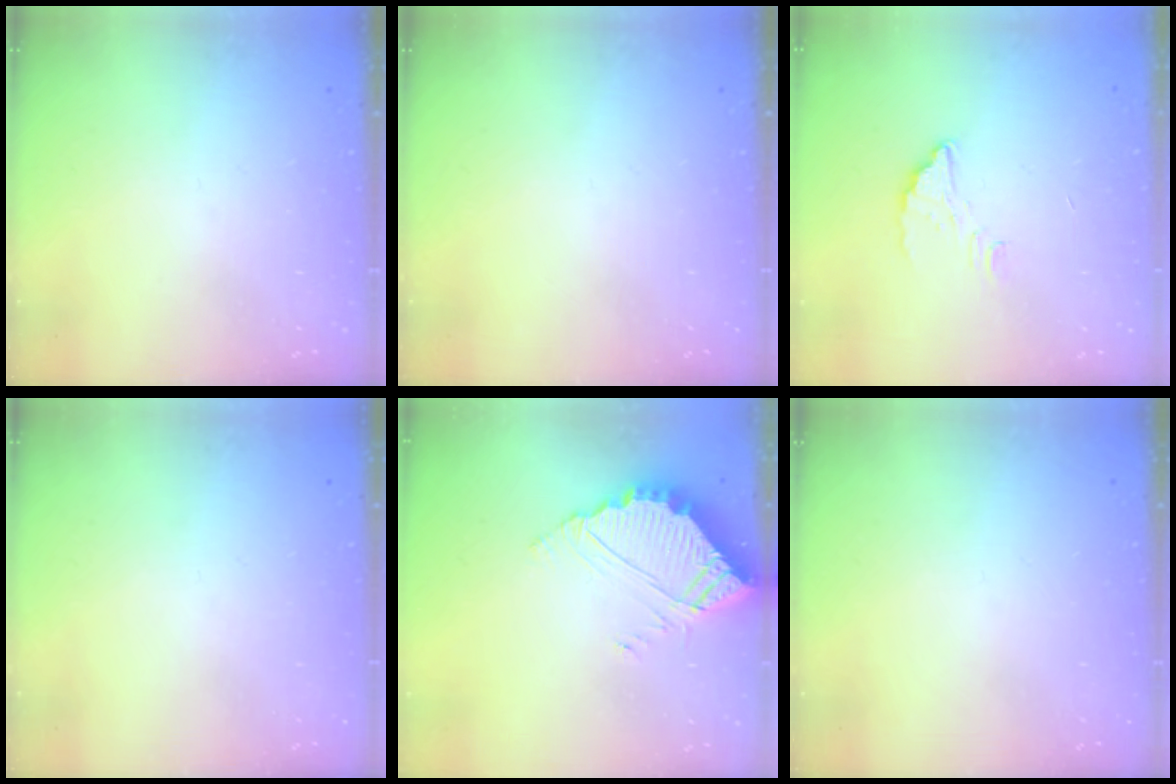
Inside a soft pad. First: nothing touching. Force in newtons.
{"total": 0.0}
{"total": 2.4, "press": 2.4, "slide": 0.2}
{"total": 0.0}
{"total": 7.6, "press": 7.6, "slide": 0.3}
{"total": 0.0}